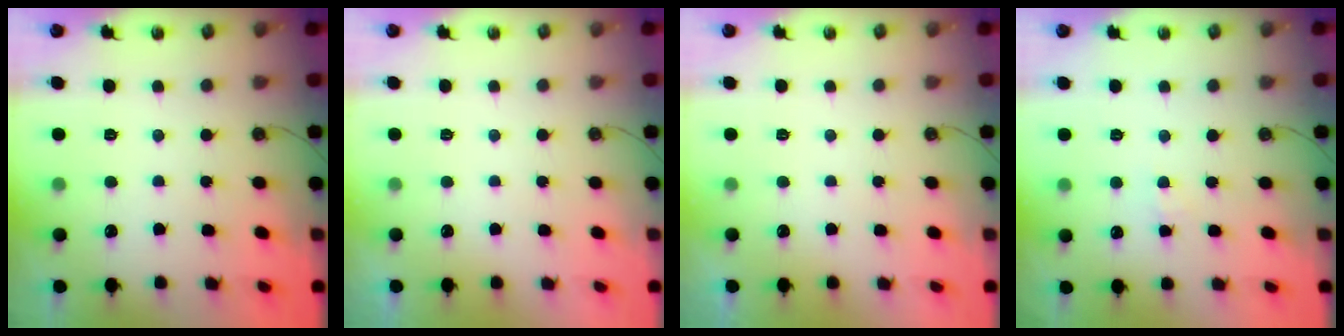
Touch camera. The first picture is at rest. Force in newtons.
{"total": 0.0}
{"total": 0.0}
{"total": 3.0, "press": 2.9, "slide": 0.5}